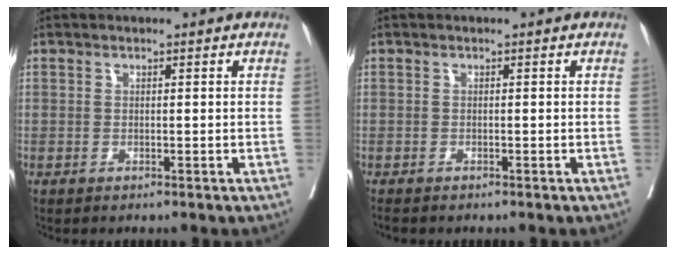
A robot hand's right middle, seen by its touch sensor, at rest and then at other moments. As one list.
[{"total": 1.2, "force": [-1.1, 0.2, 0.4], "torque": [-0.012, -0.005, -0.018]}]